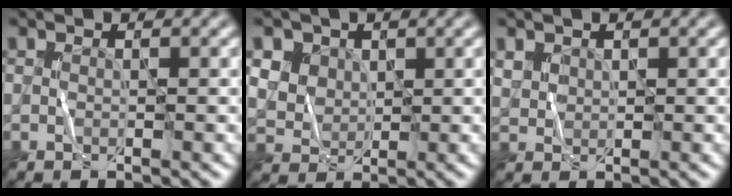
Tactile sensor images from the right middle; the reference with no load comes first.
{"total": 6.7, "force": [3.8, 5.0, 2.2], "torque": [-0.068, 0.014, 0.063]}
{"total": 1.2, "force": [0.8, 0.8, -0.2], "torque": [-0.005, 0.001, 0.019]}